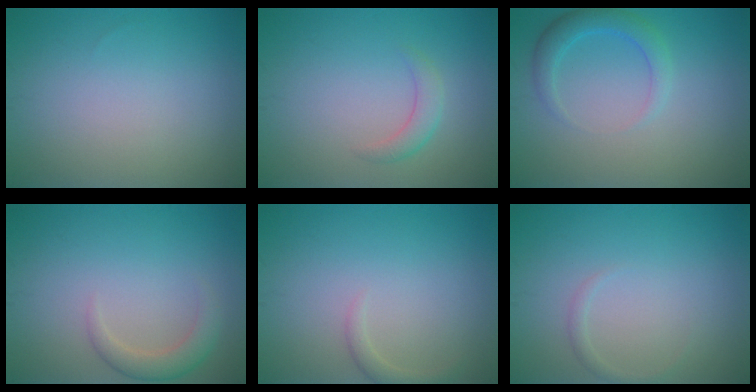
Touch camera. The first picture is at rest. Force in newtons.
{"total": 1.7, "press": 1.7, "slide": 0.1}
{"total": 2.6, "press": 2.6, "slide": 0.2}
{"total": 2.4, "press": 2.3, "slide": 0.3}
{"total": 1.2, "press": 1.2, "slide": 0.1}
{"total": 0.8, "press": 0.8, "slide": 0.0}